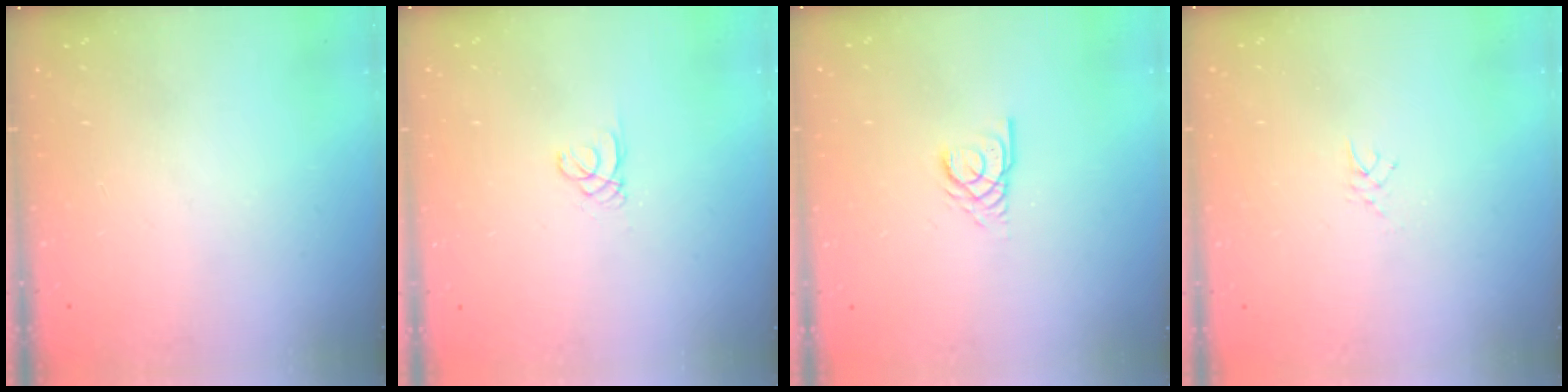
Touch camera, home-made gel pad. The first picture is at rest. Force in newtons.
{"total": 0.6, "press": 0.6, "slide": 0.1}
{"total": 2.9, "press": 2.9, "slide": 0.1}
{"total": 2.4, "press": 2.4, "slide": 0.4}